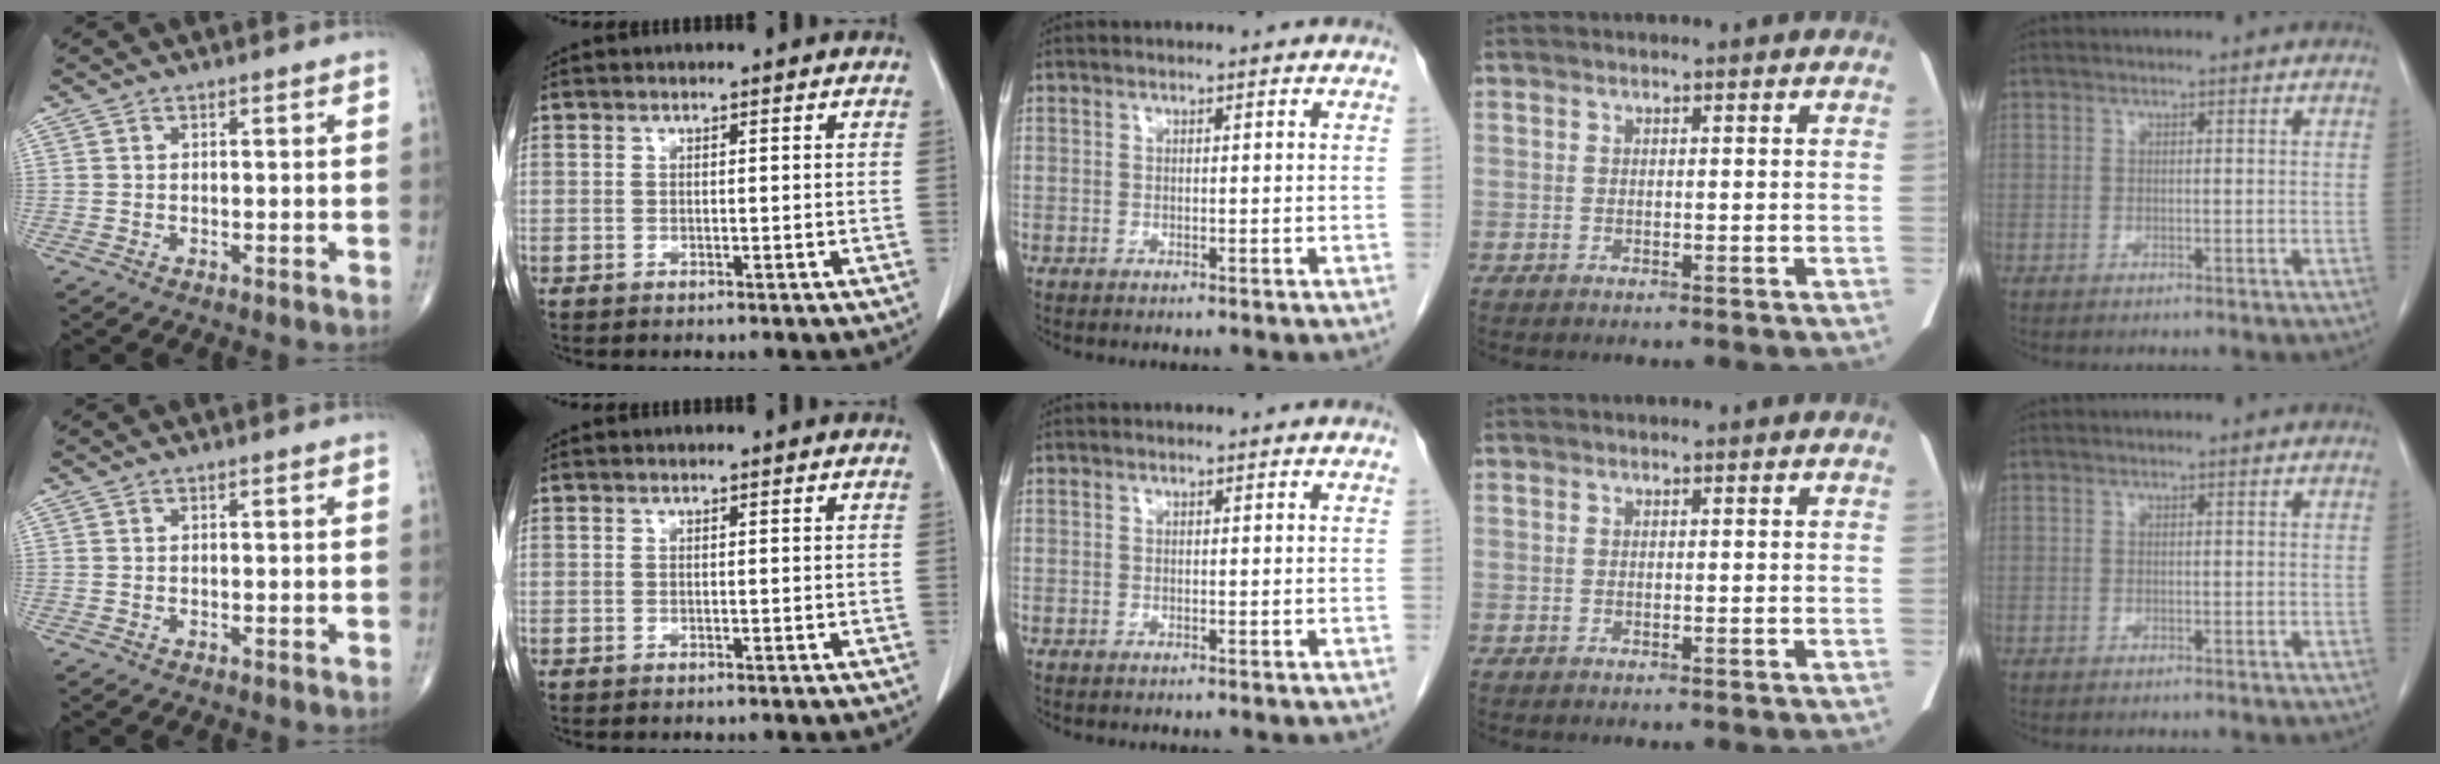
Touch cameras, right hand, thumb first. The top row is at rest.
{}